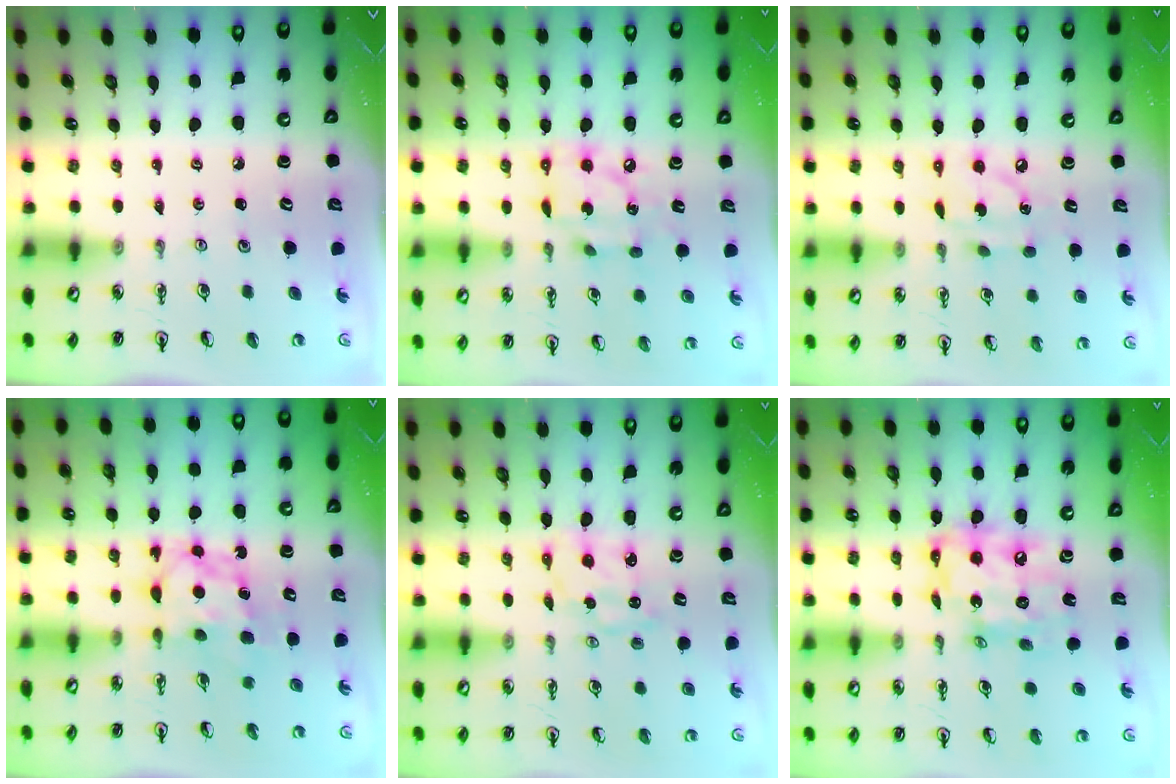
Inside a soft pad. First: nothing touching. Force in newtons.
{"total": 10.9, "press": 10.9, "slide": 0.9}
{"total": 7.5, "press": 7.5, "slide": 0.4}
{"total": 6.7, "press": 6.7, "slide": 0.2}
{"total": 2.3, "press": 2.3, "slide": 0.2}
{"total": 15.1, "press": 15.0, "slide": 1.4}